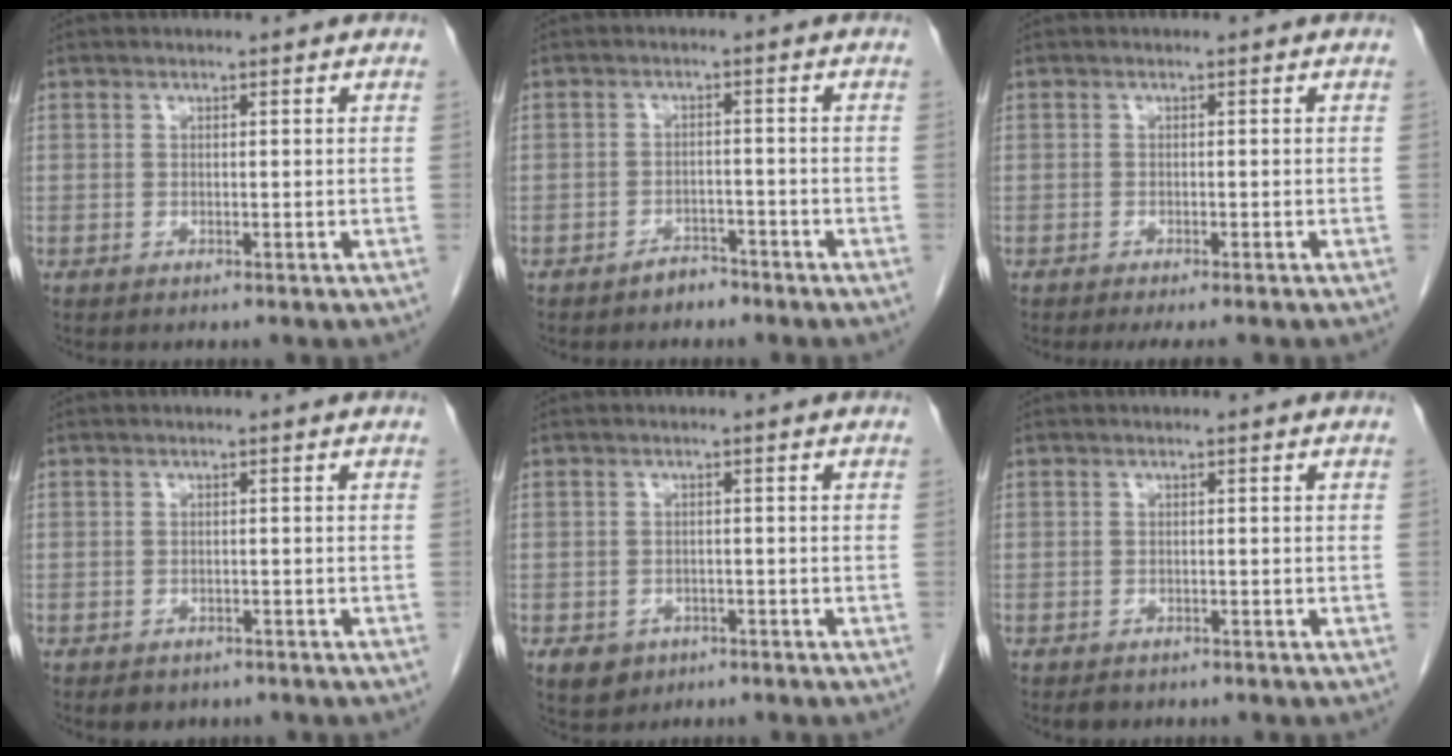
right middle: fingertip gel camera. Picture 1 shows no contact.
{"total": 2.5, "force": [-2.1, 1.2, 0.6], "torque": [-0.013, 0.004, -0.031]}
{"total": 4.0, "force": [-3.4, 0.4, 2.1], "torque": [-0.020, -0.007, -0.045]}
{"total": 2.8, "force": [-2.0, 1.7, 0.7], "torque": [-0.008, 0.002, -0.021]}
{"total": 3.9, "force": [-2.1, 3.1, 1.1], "torque": [-0.013, 0.003, -0.024]}
{"total": 1.3, "force": [-1.0, 0.8, 0.4], "torque": [-0.010, 0.000, -0.011]}